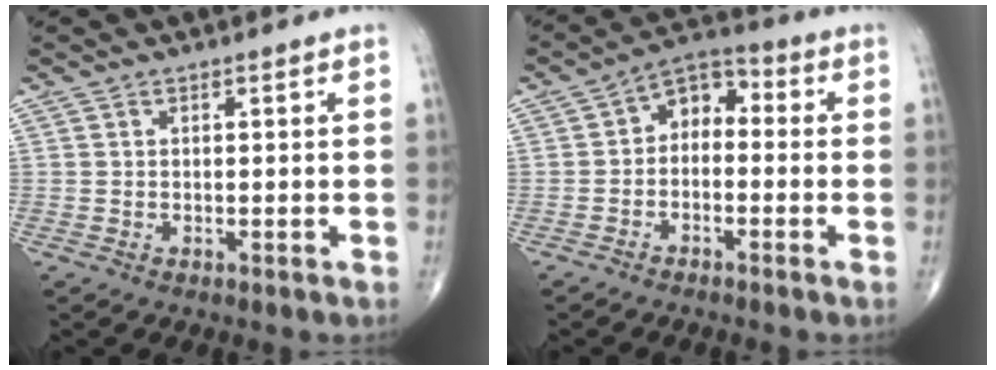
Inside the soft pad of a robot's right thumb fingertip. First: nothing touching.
{"total": 6.6, "force": [-0.8, 4.6, 4.6], "torque": [-0.043, 0.037, -0.034]}